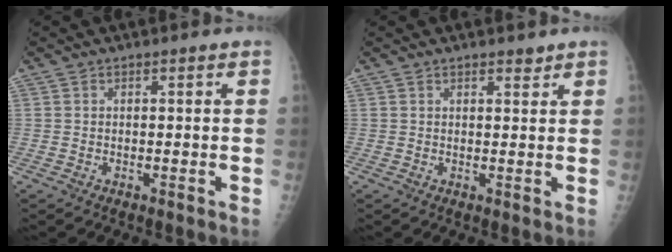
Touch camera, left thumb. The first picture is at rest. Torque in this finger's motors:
{"motor_torque": [0.20, 0.40, -0.12, -0.21, -0.01]}